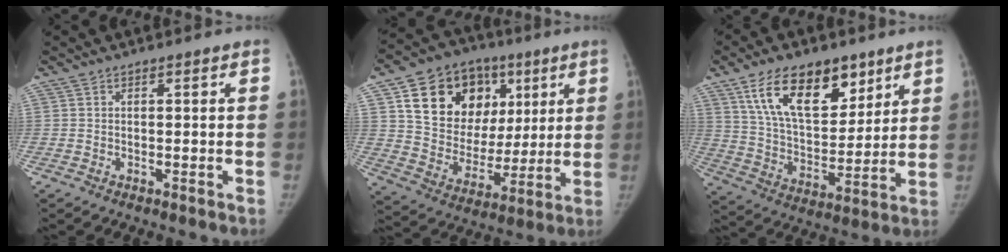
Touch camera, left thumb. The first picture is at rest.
{"total": 22.0, "force": [8.1, 16.2, 12.4], "torque": [-0.164, 0.001, 0.144]}
{"total": 18.5, "force": [10.4, 10.0, 11.6], "torque": [-0.149, -0.046, 0.188]}